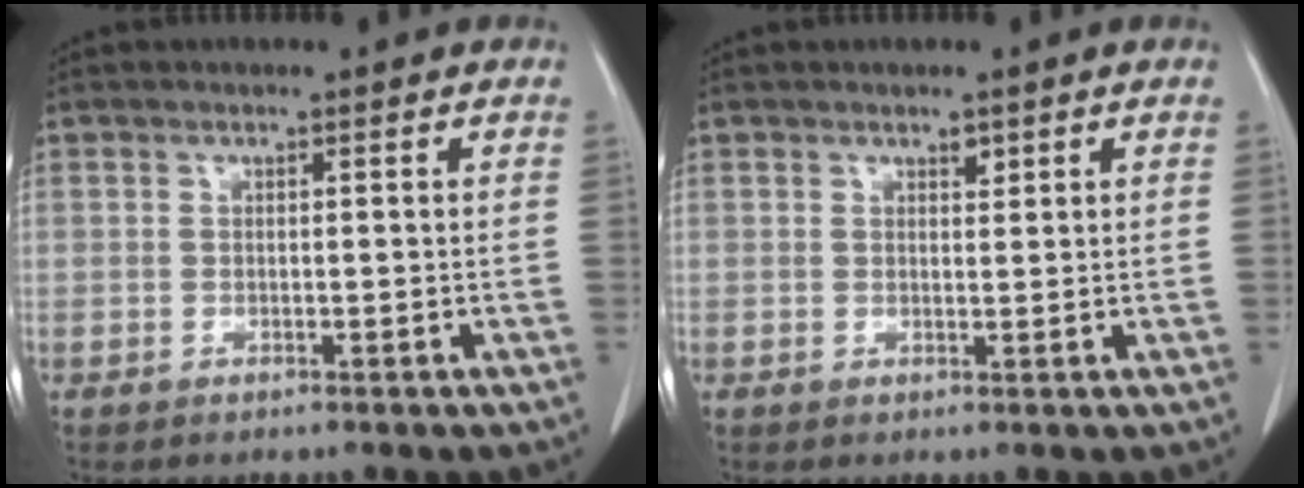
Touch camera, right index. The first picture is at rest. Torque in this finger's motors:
{"motor_torque": [-0.08, 0.10, 0.02, -0.01]}